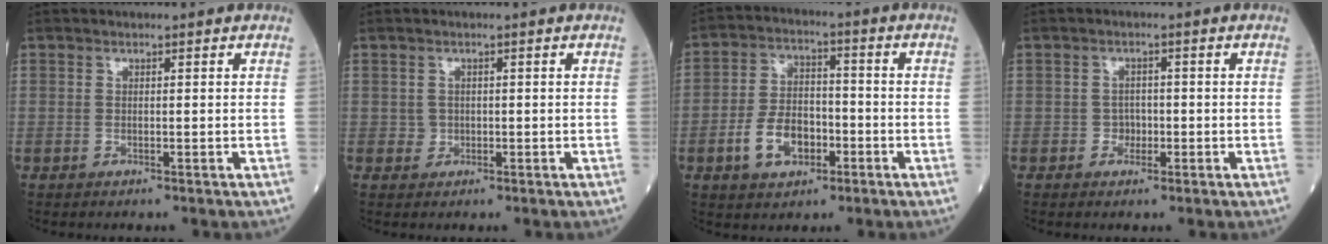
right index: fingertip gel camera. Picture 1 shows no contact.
{"total": 1.2, "force": [-0.1, 1.1, 0.1], "torque": [0.002, 0.004, -0.002]}
{"total": 8.3, "force": [-3.2, 5.0, 5.8], "torque": [-0.119, 0.012, -0.057]}
{"total": 1.9, "force": [-0.7, 1.6, 0.9], "torque": [-0.006, 0.008, -0.011]}